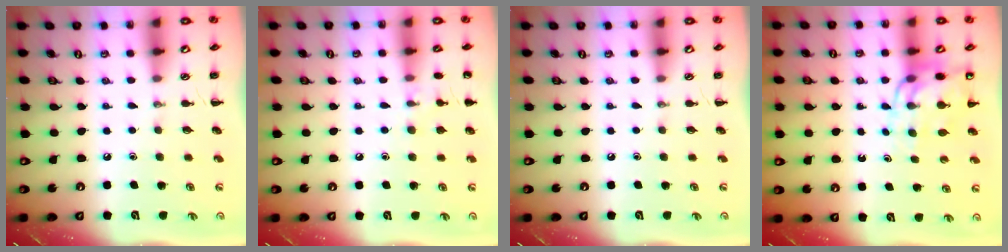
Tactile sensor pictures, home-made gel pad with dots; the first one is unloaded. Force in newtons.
{"total": 6.6, "press": 6.3, "slide": 1.9}
{"total": 0.0}
{"total": 11.4, "press": 10.9, "slide": 3.2}